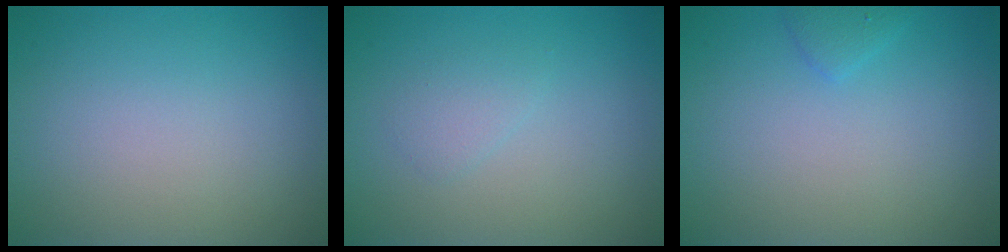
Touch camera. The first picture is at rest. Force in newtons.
{"total": 1.1, "press": 1.1, "slide": 0.1}
{"total": 1.1, "press": 1.0, "slide": 0.1}